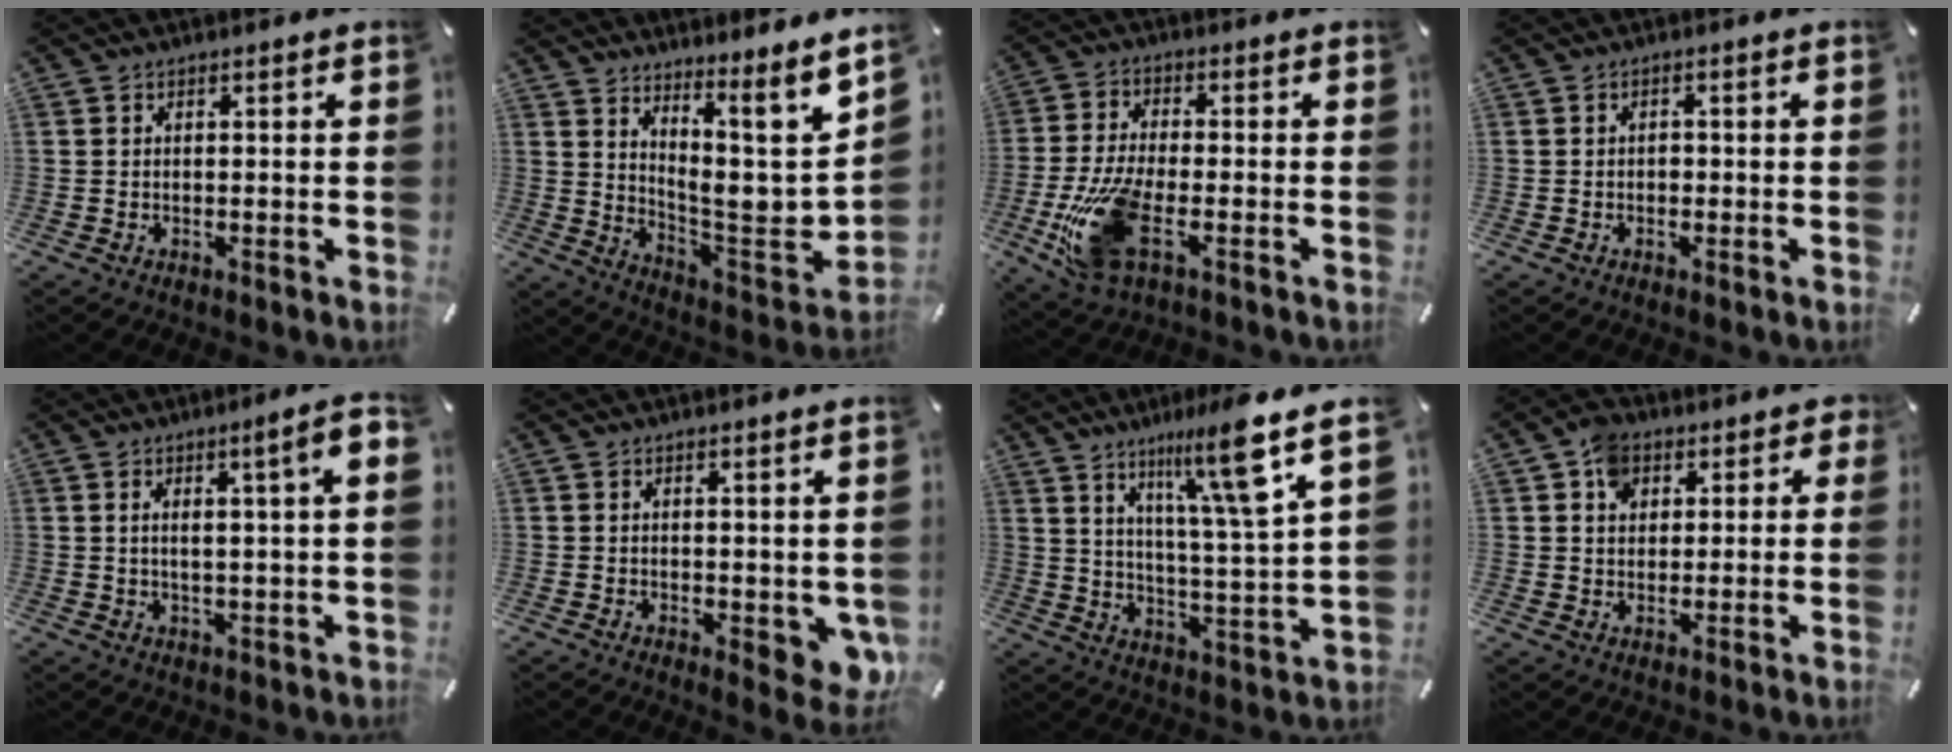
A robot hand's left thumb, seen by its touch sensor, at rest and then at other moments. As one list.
[{"total": 11.5, "force": [6.9, 1.8, 8.9], "torque": [-0.106, -0.111, 0.106]}, {"total": 14.1, "force": [-4.7, 6.0, 11.8], "torque": [-0.258, -0.010, -0.078]}, {"total": 1.2, "force": [-0.3, 0.8, 0.8], "torque": [-0.016, 0.003, -0.008]}, {"total": 7.1, "force": [2.2, 0.8, 6.7], "torque": [-0.104, -0.005, 0.030]}, {"total": 4.9, "force": [-0.1, 2.3, 4.3], "torque": [-0.037, -0.010, 0.002]}, {"total": 15.2, "force": [9.9, 1.5, 11.5], "torque": [-0.179, -0.056, 0.147]}, {"total": 7.4, "force": [2.3, 6.3, 3.2], "torque": [-0.043, 0.003, 0.041]}]